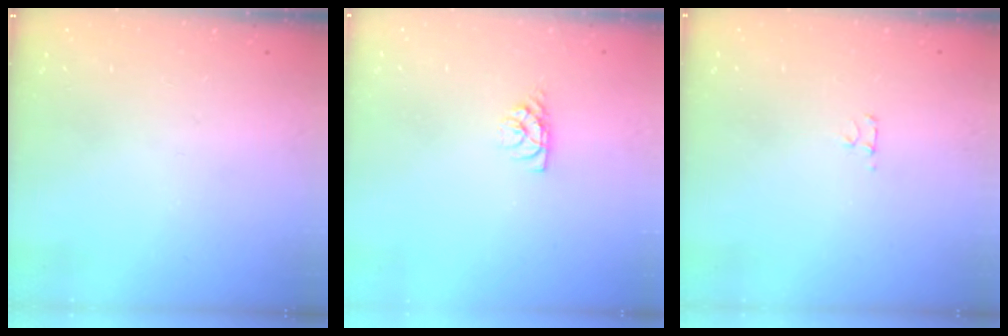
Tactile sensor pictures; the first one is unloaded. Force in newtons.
{"total": 4.6, "press": 4.6, "slide": 0.5}
{"total": 2.7, "press": 2.7, "slide": 0.3}